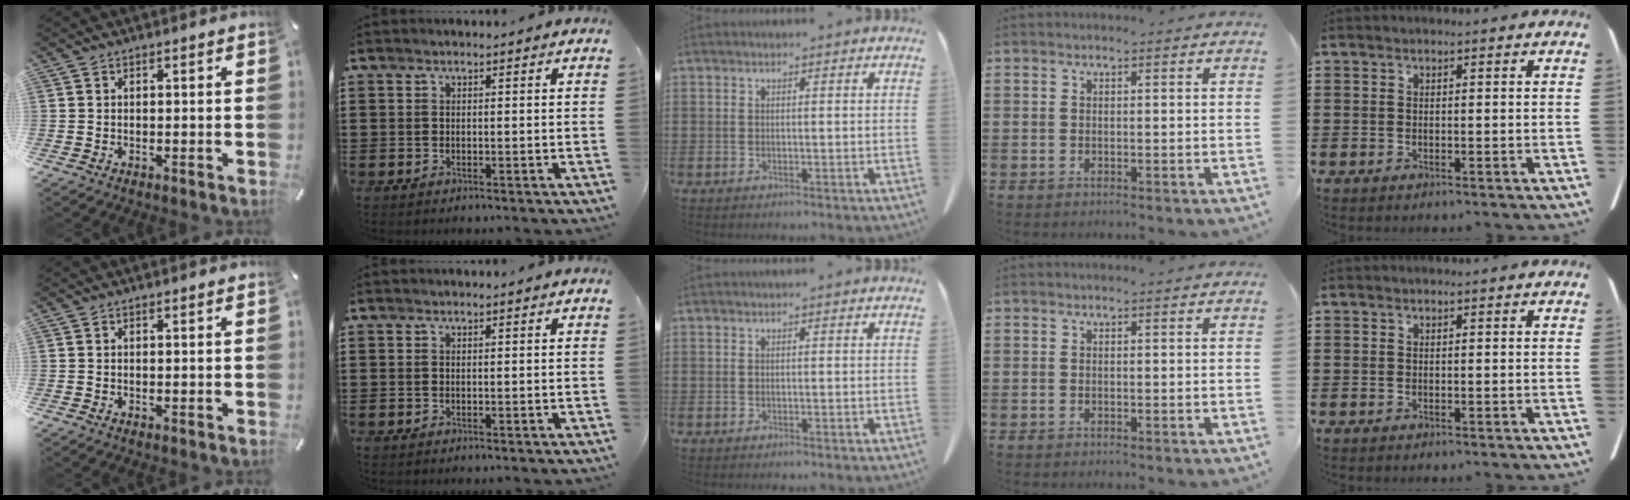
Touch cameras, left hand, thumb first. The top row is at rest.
{}